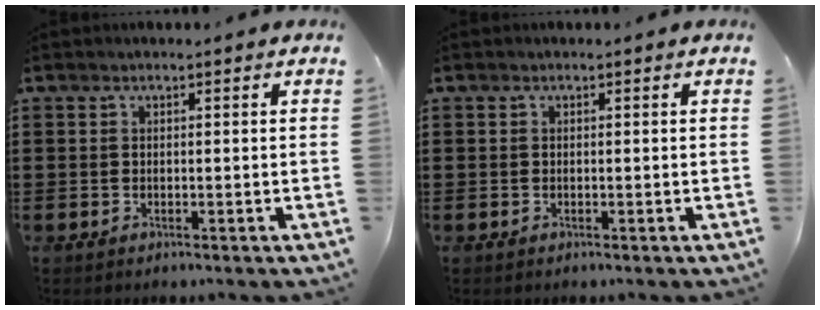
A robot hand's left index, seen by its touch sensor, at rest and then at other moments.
{"total": 0.0}